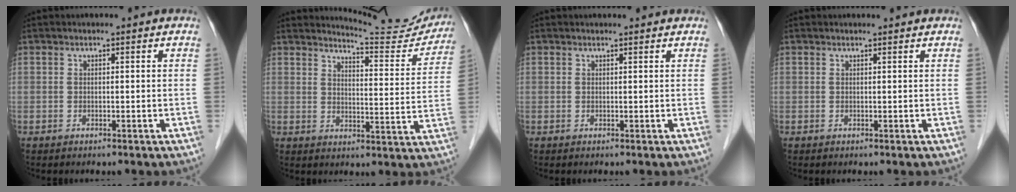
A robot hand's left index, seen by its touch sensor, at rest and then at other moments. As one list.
[{"total": 12.1, "force": [12.0, 0.7, 1.2], "torque": [-0.012, -0.049, 0.142]}, {"total": 2.0, "force": [2.0, 0.2, 0.4], "torque": [-0.009, 0.011, 0.024]}, {"total": 1.0, "force": [1.0, 0.0, 0.2], "torque": [-0.008, 0.004, 0.015]}]